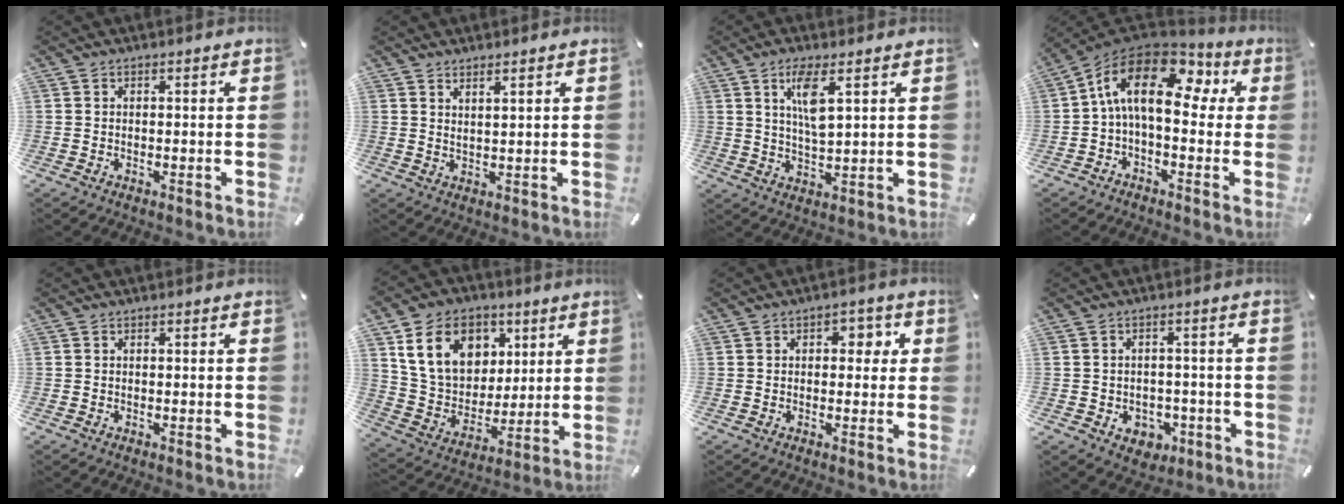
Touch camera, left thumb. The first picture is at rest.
{"total": 2.2, "force": [1.9, -0.4, 0.9], "torque": [-0.020, -0.009, 0.035]}
{"total": 7.4, "force": [3.4, 1.9, 6.3], "torque": [-0.115, -0.006, 0.054]}
{"total": 16.7, "force": [3.7, 8.8, 13.7], "torque": [-0.276, -0.006, 0.056]}
{"total": 0.0}
{"total": 16.3, "force": [6.4, 13.0, 7.5], "torque": [-0.152, -0.011, 0.124]}
{"total": 3.6, "force": [0.5, 2.7, 2.4], "torque": [-0.015, -0.004, -0.005]}
{"total": 5.2, "force": [-1.6, 4.5, 2.1], "torque": [-0.021, 0.008, -0.028]}